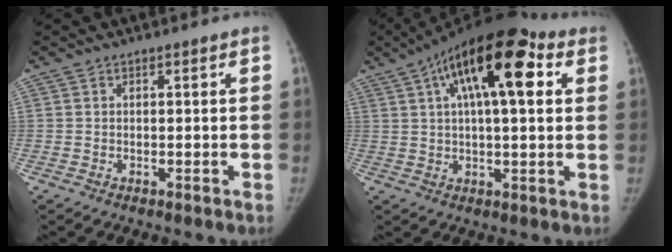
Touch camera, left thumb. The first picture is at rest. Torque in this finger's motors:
{"motor_torque": [1.71, 2.29, 1.47, -1.30, 0.13]}